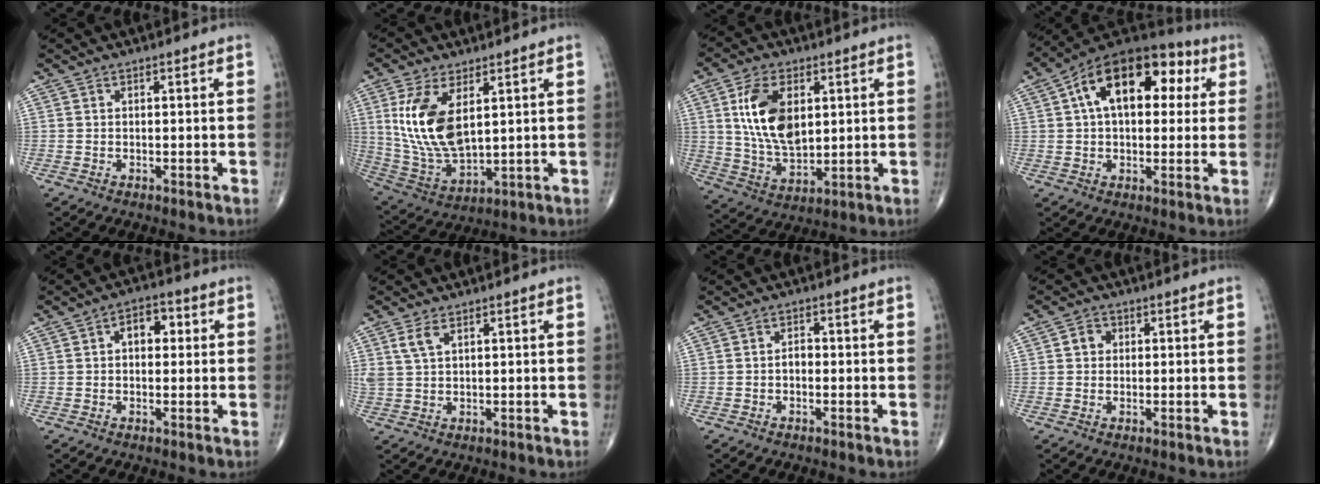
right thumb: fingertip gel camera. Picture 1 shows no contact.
{"total": 14.4, "force": [4.0, 7.2, 11.9], "torque": [-0.236, -0.020, 0.094]}
{"total": 13.7, "force": [3.3, 7.8, 10.8], "torque": [-0.188, -0.016, 0.070]}
{"total": 19.1, "force": [5.1, 10.9, 14.8], "torque": [-0.195, 0.033, 0.068]}
{"total": 5.3, "force": [0.9, 3.4, 3.9], "torque": [-0.037, 0.015, 0.005]}
{"total": 3.4, "force": [1.7, 1.6, 2.4], "torque": [-0.056, 0.000, 0.043]}
{"total": 1.6, "force": [-0.5, 1.1, 1.1], "torque": [-0.008, 0.006, -0.012]}
{"total": 2.6, "force": [0.4, 2.3, 1.2], "torque": [-0.007, 0.005, 0.003]}